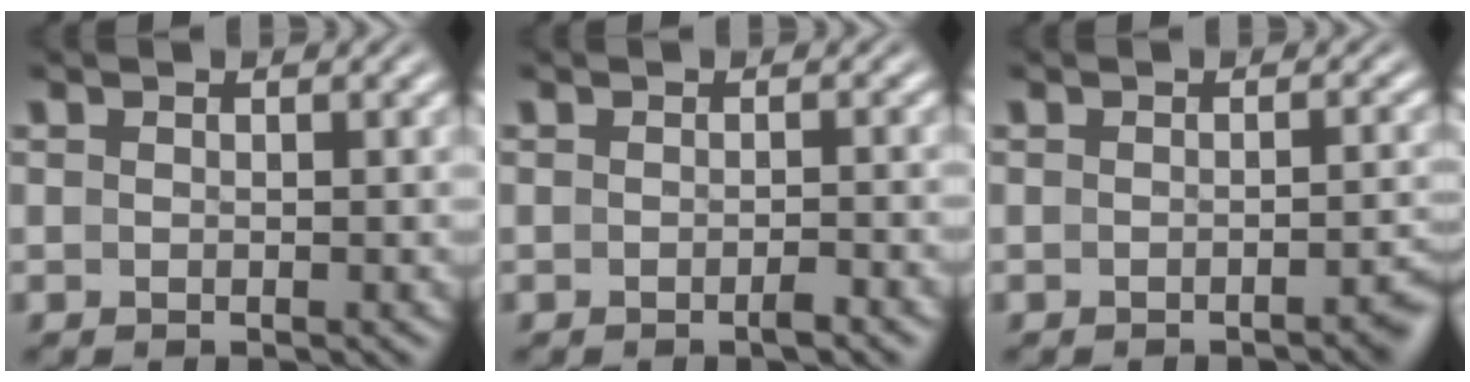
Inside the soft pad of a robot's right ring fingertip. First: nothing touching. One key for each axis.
{"total": 1.0, "fx": -0.8, "fy": -0.3, "fz": 0.5, "tx": -0.007, "ty": 0.007, "tz": -0.018}
{"total": 2.1, "fx": -1.7, "fy": 0.1, "fz": 1.2, "tx": -0.015, "ty": 0.005, "tz": -0.029}